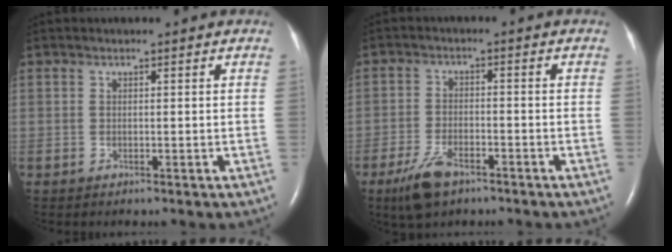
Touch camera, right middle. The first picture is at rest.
{"total": 6.1, "force": [-4.1, 2.3, 3.9], "torque": [-0.091, -0.008, -0.071]}